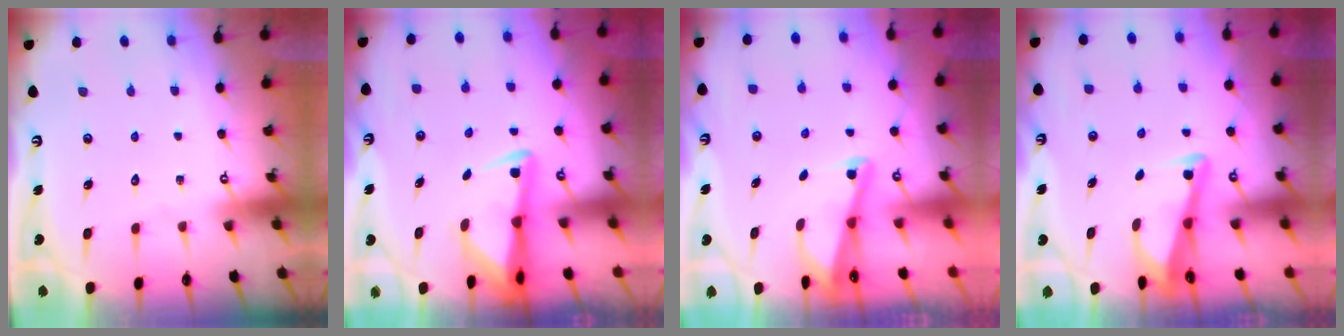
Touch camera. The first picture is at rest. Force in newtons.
{"total": 2.9, "press": 2.9, "slide": 0.4}
{"total": 2.1, "press": 2.0, "slide": 0.3}
{"total": 3.3, "press": 3.3, "slide": 0.4}